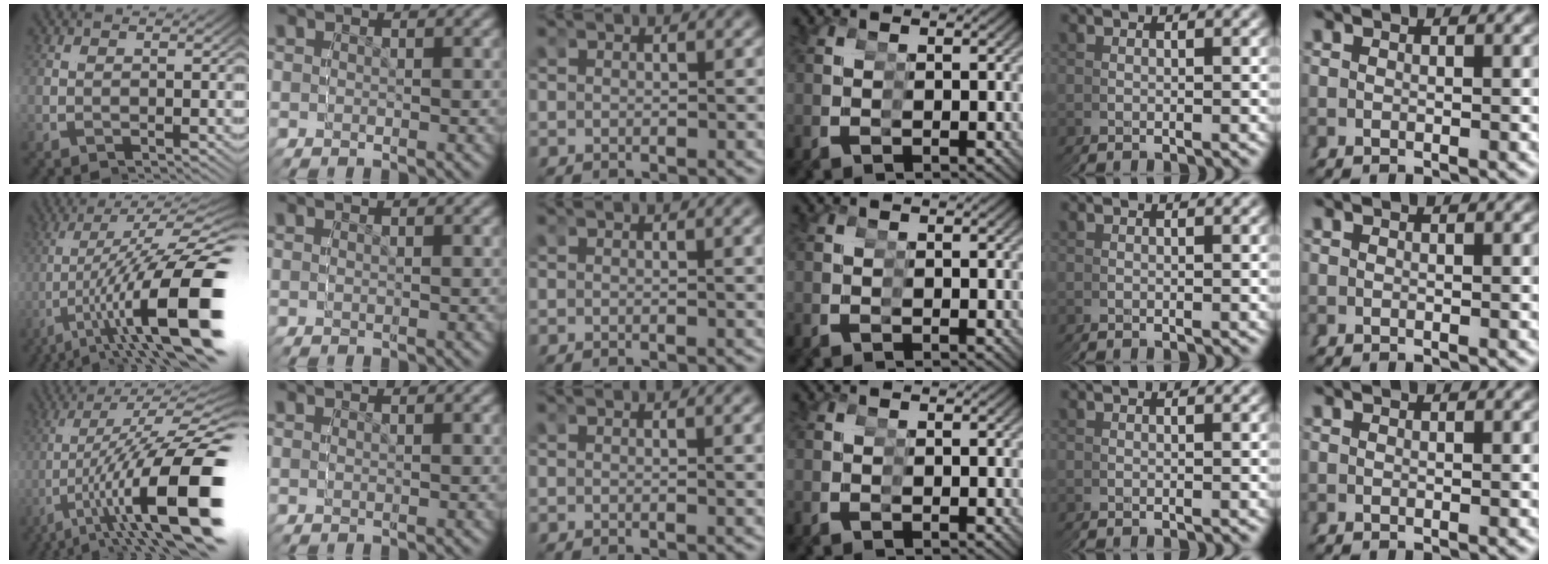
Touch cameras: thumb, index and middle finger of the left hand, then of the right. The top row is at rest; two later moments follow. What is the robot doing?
{"motion": "grasp_and_lifting", "object": "cup"}